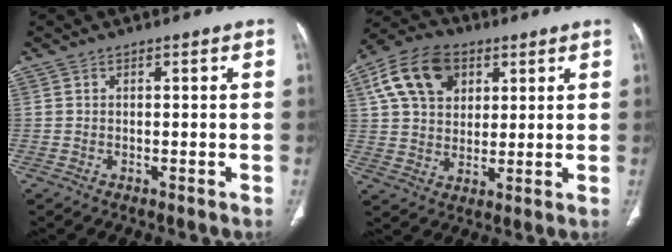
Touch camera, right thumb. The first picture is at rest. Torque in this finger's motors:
{"motor_torque": [-0.82, 1.11, 0.11, 0.11, 0.27]}